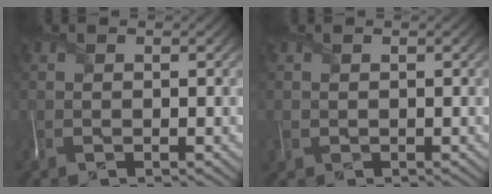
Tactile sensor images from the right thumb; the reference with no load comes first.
{"total": 0.6, "force": [0.1, 0.5, -0.3], "torque": [0.002, -0.005, -0.003]}